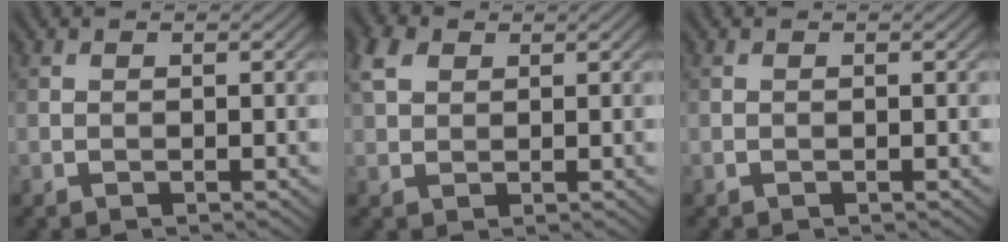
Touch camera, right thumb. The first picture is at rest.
{"total": 4.0, "force": [1.8, 2.7, 2.3], "torque": [-0.064, 0.014, 0.034]}
{"total": 0.0}